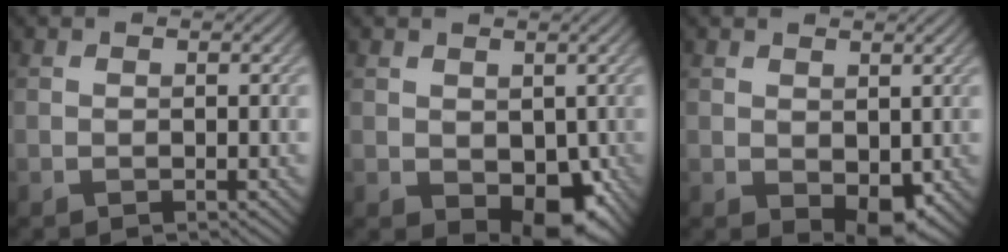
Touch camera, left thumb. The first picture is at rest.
{"total": 6.4, "force": [-1.2, 4.3, 4.6], "torque": [-0.078, -0.025, -0.008]}
{"total": 4.1, "force": [-0.1, 2.6, 3.1], "torque": [-0.051, -0.016, 0.009]}